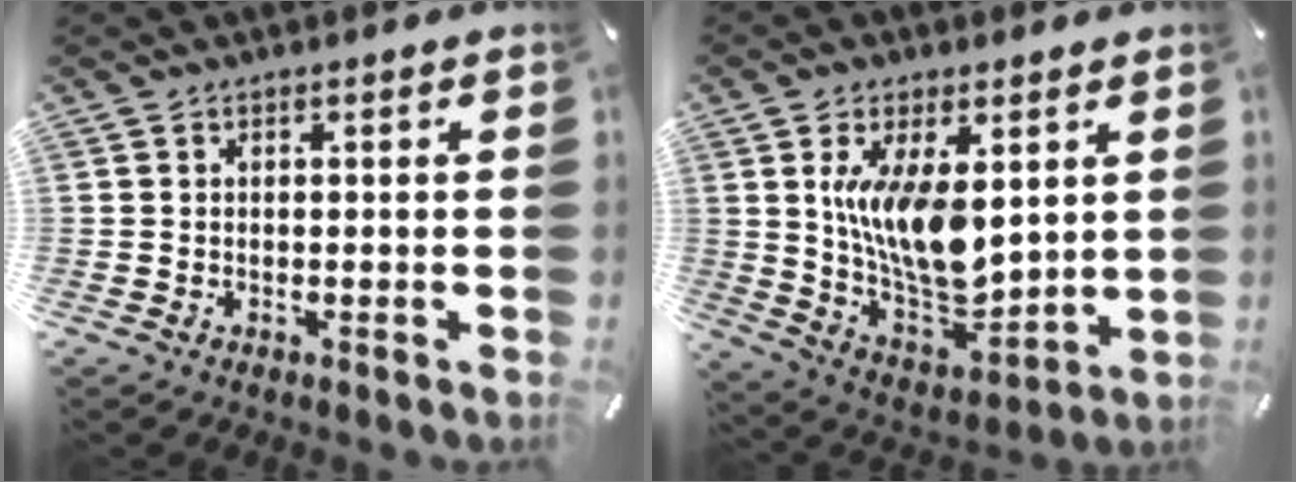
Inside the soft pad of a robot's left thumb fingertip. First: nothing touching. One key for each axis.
{"total": 13.6, "fx": 4.1, "fy": 7.2, "fz": 10.8, "tx": -0.206, "ty": -0.032, "tz": 0.076}